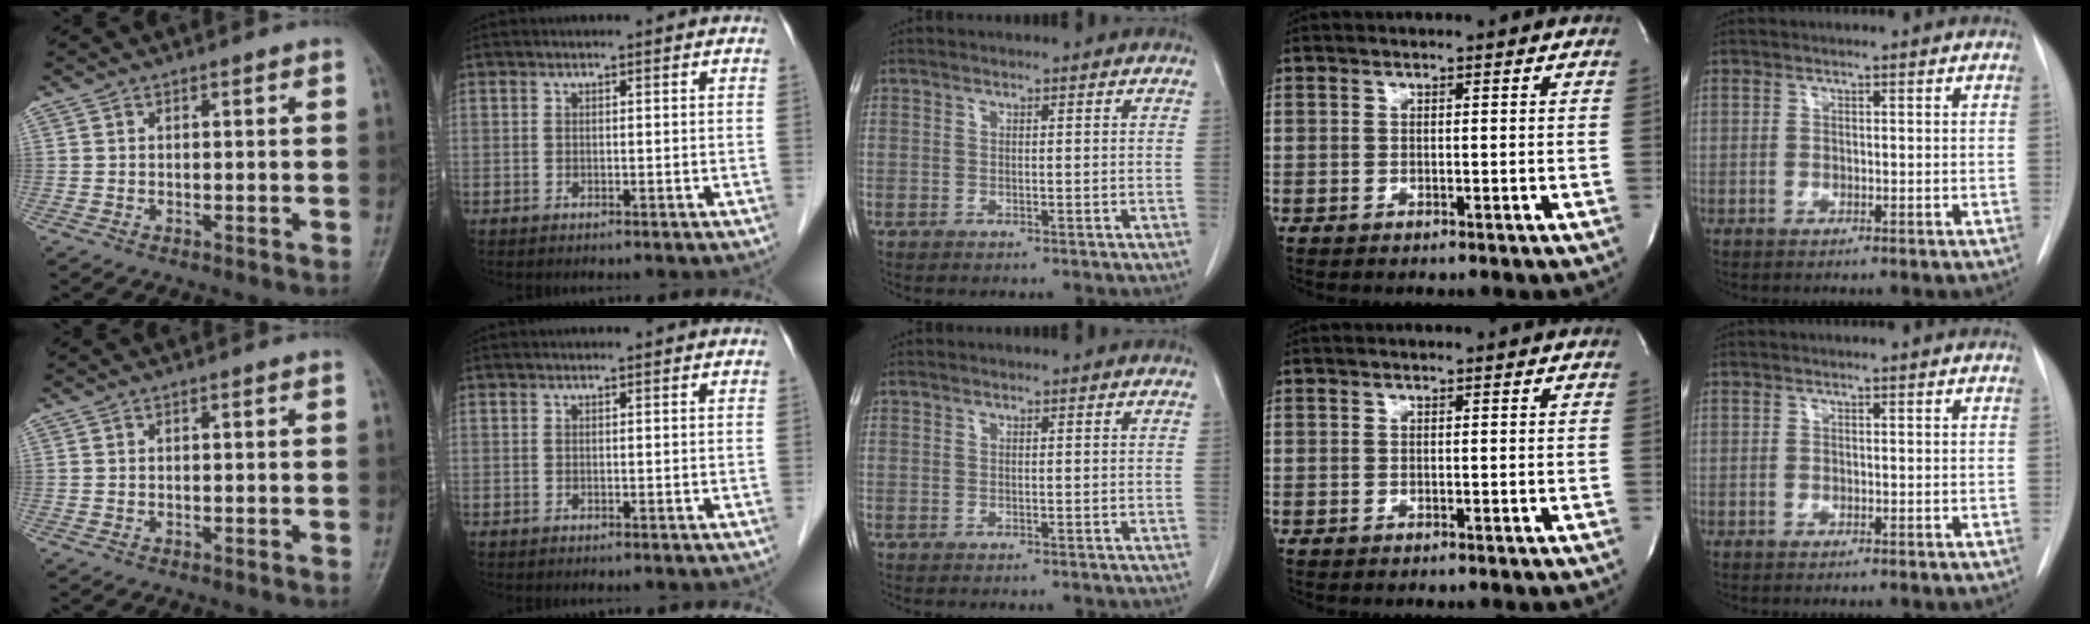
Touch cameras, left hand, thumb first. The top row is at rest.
{}